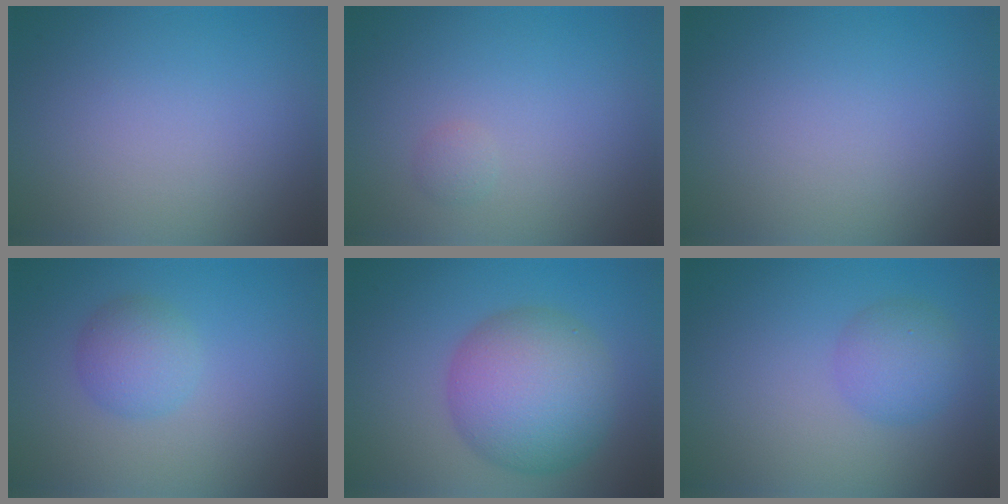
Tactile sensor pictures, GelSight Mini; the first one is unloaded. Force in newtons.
{"total": 0.7, "press": 0.7, "slide": 0.0}
{"total": 0.0}
{"total": 2.7, "press": 2.7, "slide": 0.1}
{"total": 8.9, "press": 8.9, "slide": 0.1}
{"total": 2.9, "press": 2.9, "slide": 0.1}